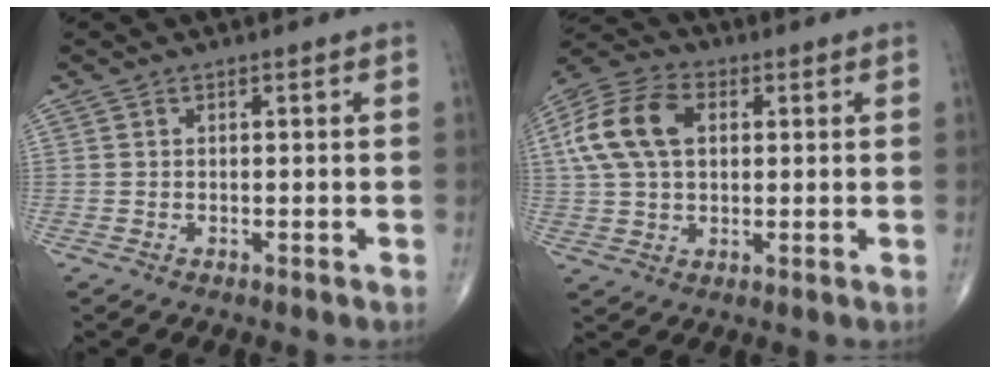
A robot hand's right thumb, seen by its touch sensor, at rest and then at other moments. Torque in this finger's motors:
{"motor_torque": [-0.12, 0.50, 0.32, -0.29, 0.12]}